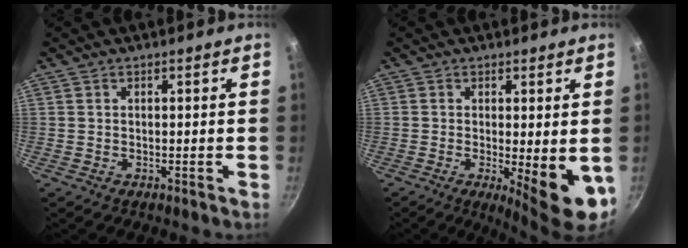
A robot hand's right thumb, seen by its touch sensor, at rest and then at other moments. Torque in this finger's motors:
{"motor_torque": [-0.23, 1.01, 1.39, -0.25, 0.13]}